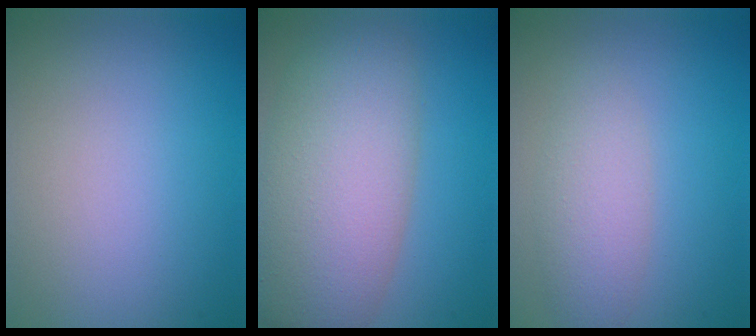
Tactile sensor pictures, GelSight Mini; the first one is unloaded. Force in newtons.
{"total": 10.3, "press": 10.3, "slide": 0.3}
{"total": 3.1, "press": 3.1, "slide": 0.2}